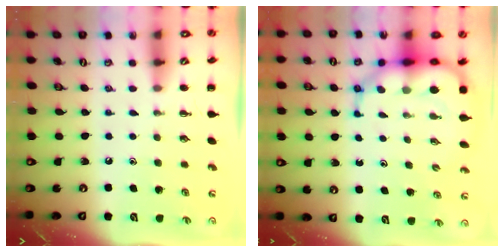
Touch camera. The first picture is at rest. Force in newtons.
{"total": 10.7, "press": 10.3, "slide": 3.1}